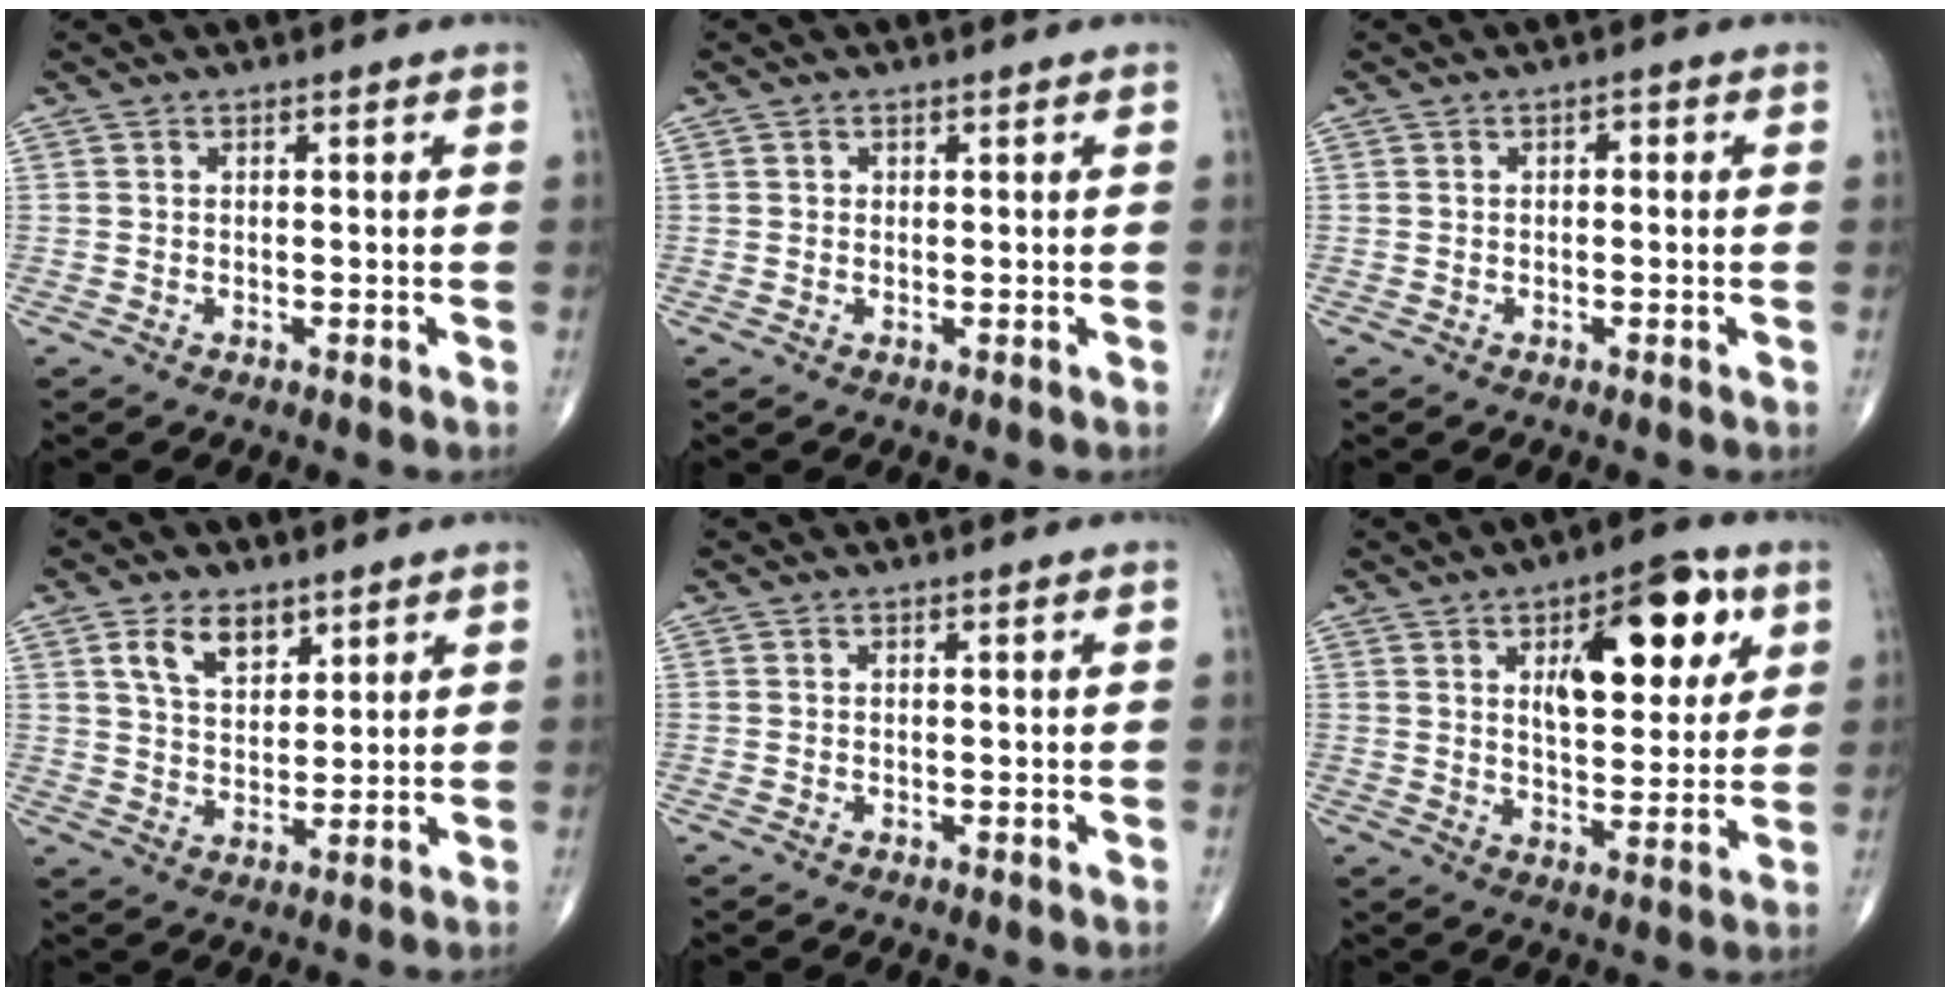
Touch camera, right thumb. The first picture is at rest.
{"total": 0.6, "force": [0.2, 0.5, 0.1], "torque": [0.005, 0.001, 0.002]}
{"total": 1.1, "force": [0.1, 0.6, 0.8], "torque": [-0.007, 0.003, -0.002]}
{"total": 7.3, "force": [4.1, 4.3, 4.4], "torque": [-0.057, -0.025, 0.077]}
{"total": 0.0}
{"total": 16.1, "force": [6.1, 7.5, 12.9], "torque": [-0.141, -0.017, 0.091]}